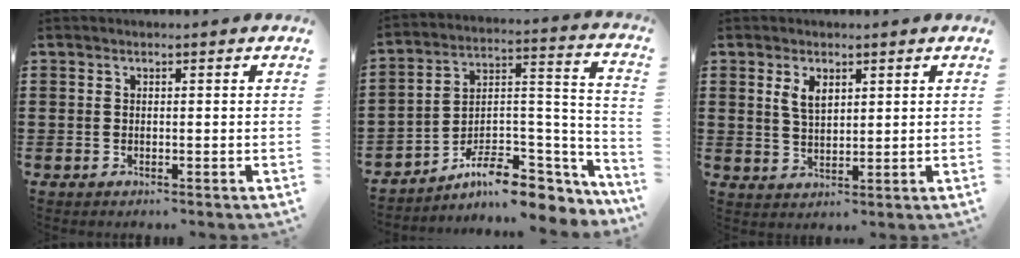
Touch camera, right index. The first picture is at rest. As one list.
[{"total": 8.8, "force": [-6.7, 3.6, 4.5], "torque": [-0.078, 0.007, -0.122]}, {"total": 3.3, "force": [1.6, 1.6, 2.3], "torque": [-0.051, 0.004, 0.029]}]